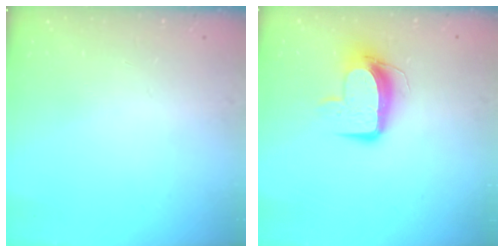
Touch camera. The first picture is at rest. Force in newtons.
{"total": 10.8, "press": 10.8, "slide": 1.0}